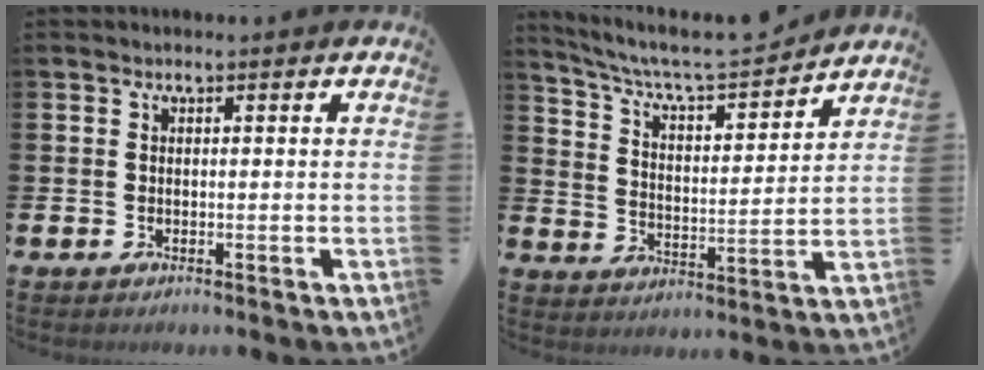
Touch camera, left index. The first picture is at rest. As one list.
[{"total": 7.7, "force": [7.2, 1.2, 2.6], "torque": [-0.081, -0.056, 0.122]}]